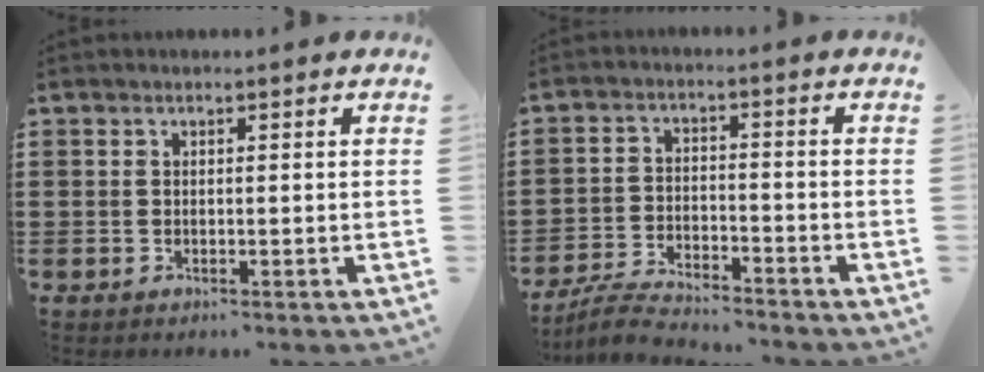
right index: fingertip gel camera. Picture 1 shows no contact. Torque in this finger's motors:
{"motor_torque": [0.02, 0.03, -0.03, -0.08]}